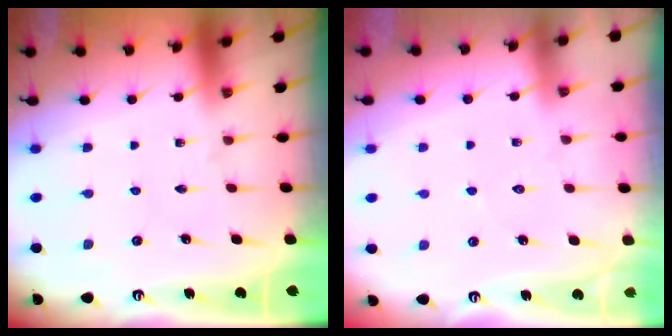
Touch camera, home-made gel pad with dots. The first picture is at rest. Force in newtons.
{"total": 5.3, "press": 5.2, "slide": 0.6}